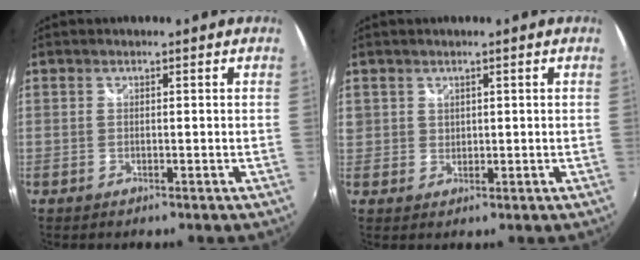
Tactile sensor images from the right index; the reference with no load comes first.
{"total": 2.2, "force": [1.0, 2.0, 0.2], "torque": [0.004, 0.005, 0.017]}